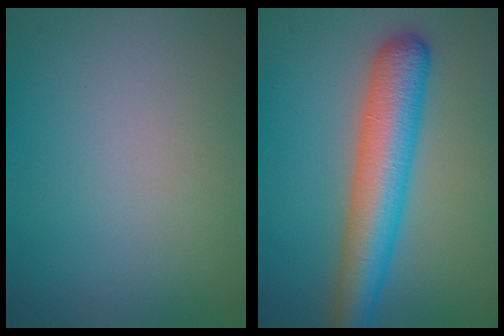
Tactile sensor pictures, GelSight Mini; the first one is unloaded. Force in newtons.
{"total": 7.7, "press": 7.6, "slide": 0.3}